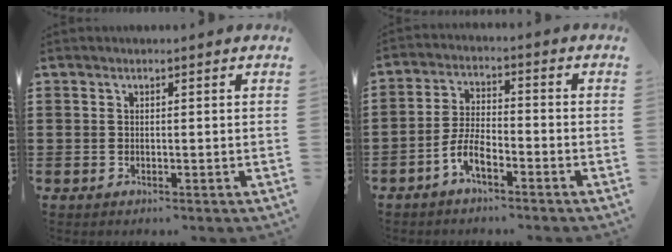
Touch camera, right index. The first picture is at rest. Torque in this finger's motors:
{"motor_torque": [1.11, 1.03, 0.39, 0.11]}